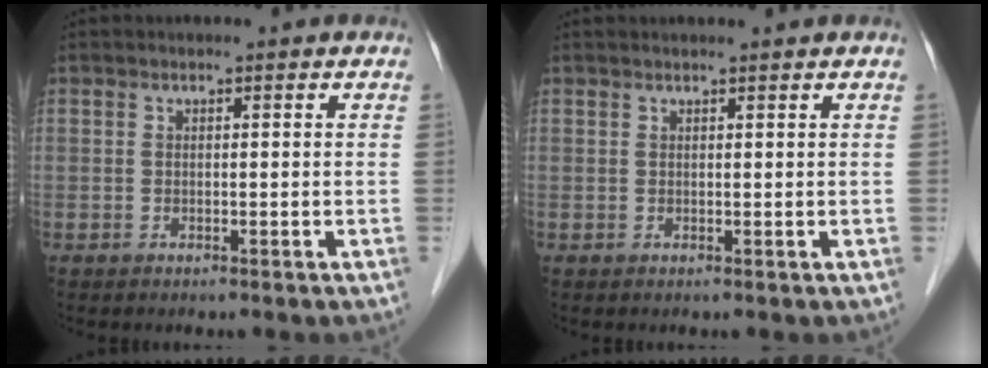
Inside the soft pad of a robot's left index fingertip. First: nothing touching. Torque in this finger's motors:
{"motor_torque": [0.01, -0.47, 0.08, -0.01]}